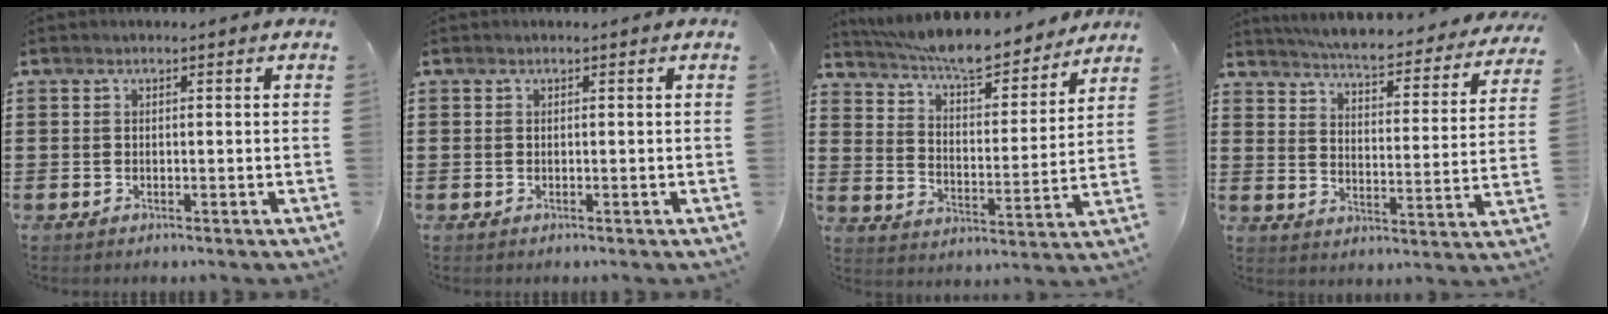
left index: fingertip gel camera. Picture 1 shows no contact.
{"total": 0.0}
{"total": 7.8, "force": [7.3, 0.5, 2.6], "torque": [-0.082, -0.049, 0.128]}
{"total": 5.3, "force": [5.1, -0.4, 1.4], "torque": [-0.046, -0.050, 0.081]}